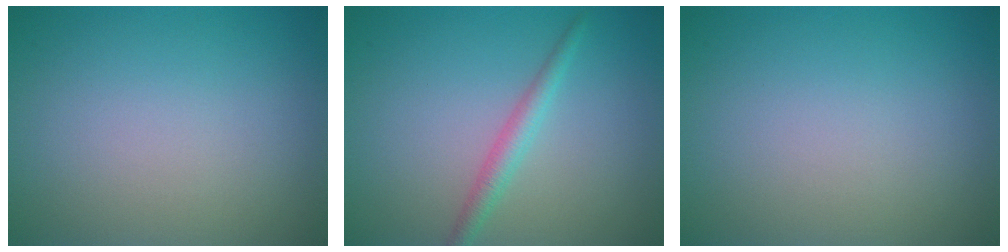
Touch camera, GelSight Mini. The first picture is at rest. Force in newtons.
{"total": 1.9, "press": 1.9, "slide": 0.0}
{"total": 0.0}